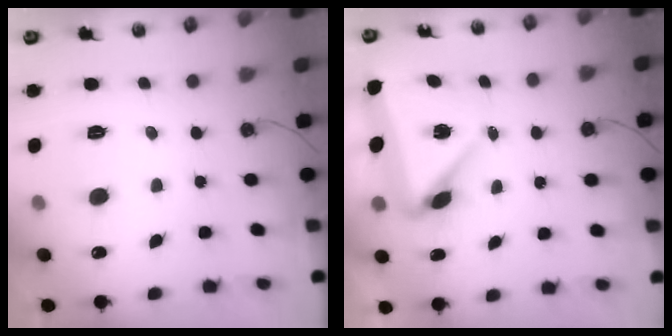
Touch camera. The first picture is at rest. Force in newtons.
{"total": 5.5, "press": 5.5, "slide": 0.2}